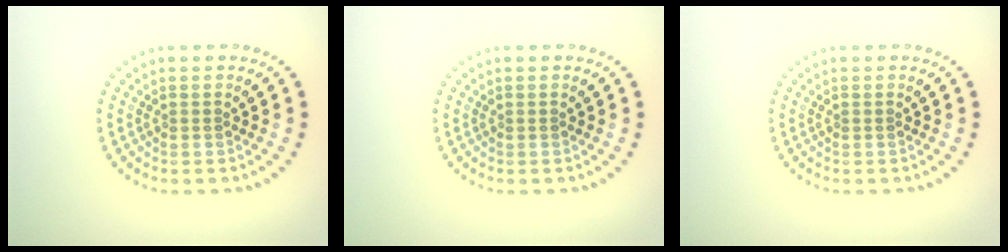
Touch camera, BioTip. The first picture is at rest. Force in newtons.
{"total": 0.0}
{"total": 0.0}